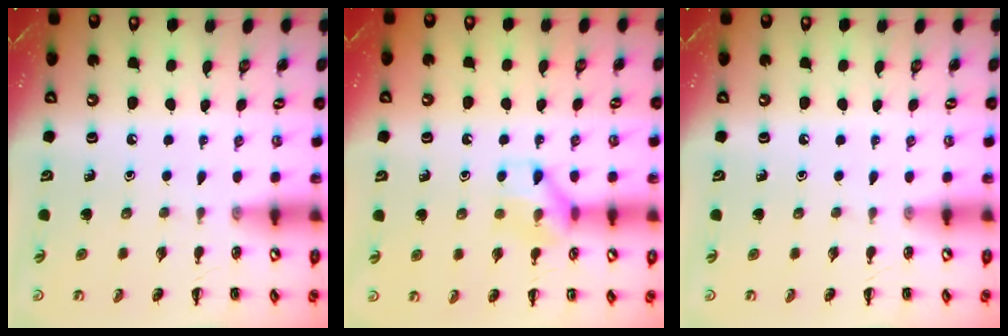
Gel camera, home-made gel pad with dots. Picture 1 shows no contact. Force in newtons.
{"total": 8.8, "press": 8.7, "slide": 0.6}
{"total": 0.0}